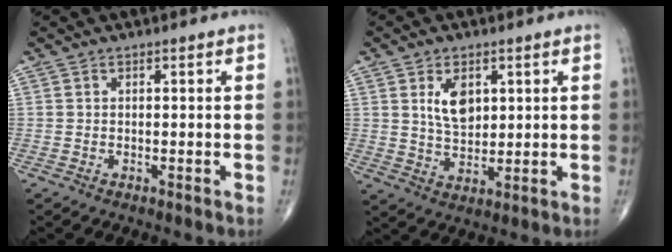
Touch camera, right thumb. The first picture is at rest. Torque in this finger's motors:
{"motor_torque": [-0.55, 0.71, 0.42, 0.47, 0.09]}